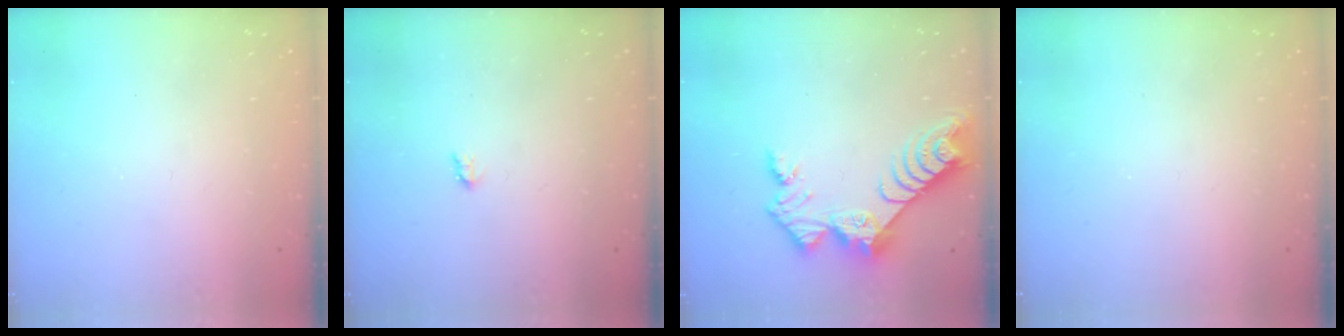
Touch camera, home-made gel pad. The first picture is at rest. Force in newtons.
{"total": 1.7, "press": 1.6, "slide": 0.3}
{"total": 10.5, "press": 10.4, "slide": 0.8}
{"total": 0.0}